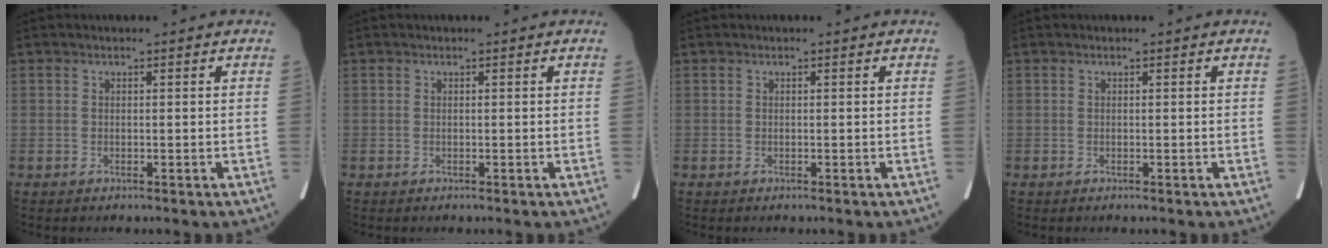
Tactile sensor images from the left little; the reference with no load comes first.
{"total": 0.0}
{"total": 0.0}
{"total": 0.0}